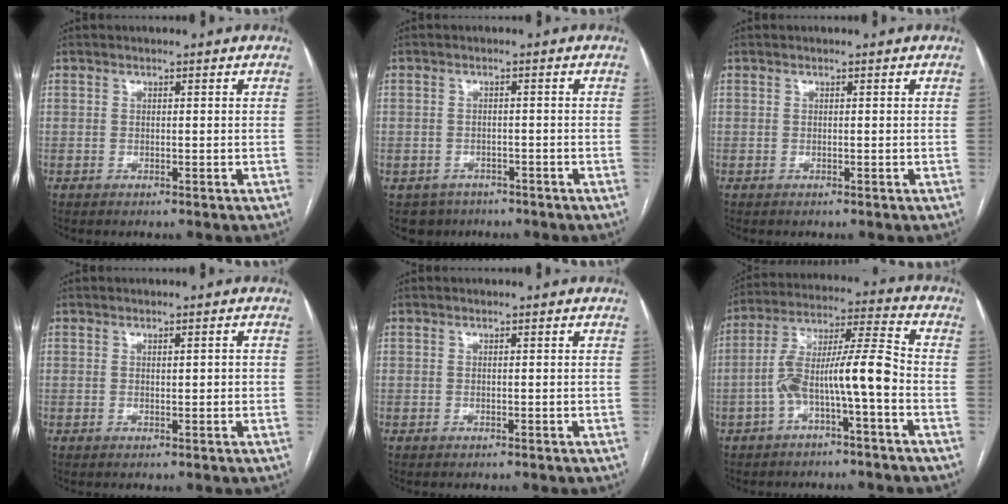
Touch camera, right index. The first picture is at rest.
{"total": 4.2, "force": [-2.6, 3.2, 0.0], "torque": [0.005, 0.009, -0.037]}
{"total": 0.0}
{"total": 1.4, "force": [0.2, 0.4, 1.3], "torque": [-0.021, 0.003, 0.003]}
{"total": 0.0}
{"total": 10.8, "force": [-3.4, 1.0, 10.2], "torque": [-0.189, 0.038, -0.060]}